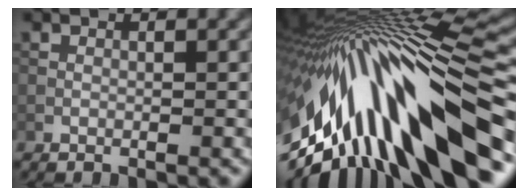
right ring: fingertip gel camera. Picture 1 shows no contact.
{"total": 17.3, "force": [-5.0, 5.6, 15.6], "torque": [-0.268, 0.005, -0.076]}